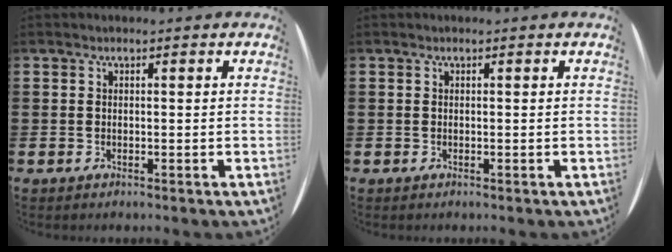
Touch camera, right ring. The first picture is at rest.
{"total": 0.0}